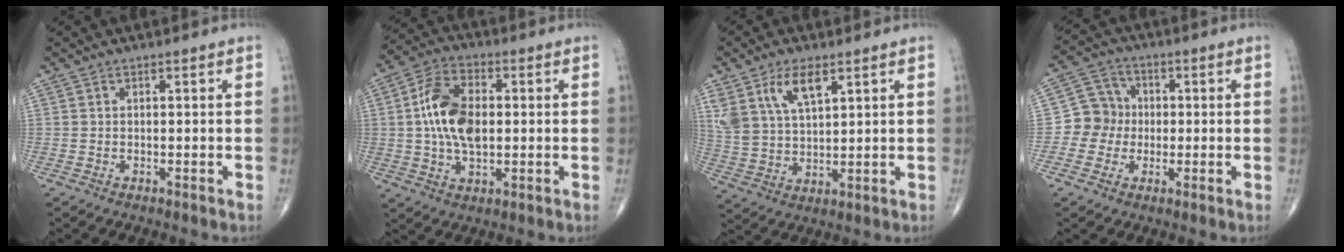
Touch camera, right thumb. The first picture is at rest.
{"total": 12.4, "force": [0.7, 7.1, 10.2], "torque": [-0.187, 0.013, 0.012]}
{"total": 10.0, "force": [5.3, 4.7, 7.0], "torque": [-0.135, -0.017, 0.112]}
{"total": 7.2, "force": [-0.7, 6.9, 2.0], "torque": [0.000, 0.018, -0.025]}